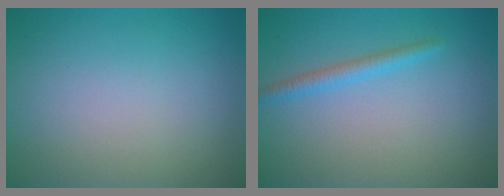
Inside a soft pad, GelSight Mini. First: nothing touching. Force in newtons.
{"total": 1.7, "press": 1.7, "slide": 0.1}